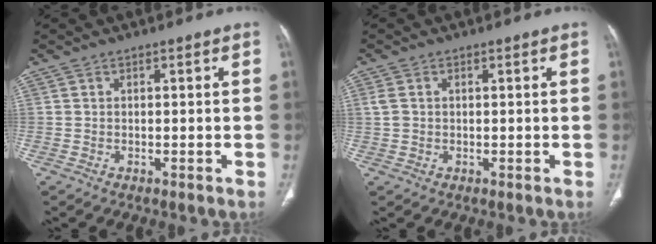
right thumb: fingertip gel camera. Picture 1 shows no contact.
{"total": 2.0, "force": [0.2, 1.6, 1.2], "torque": [-0.034, 0.008, 0.008]}